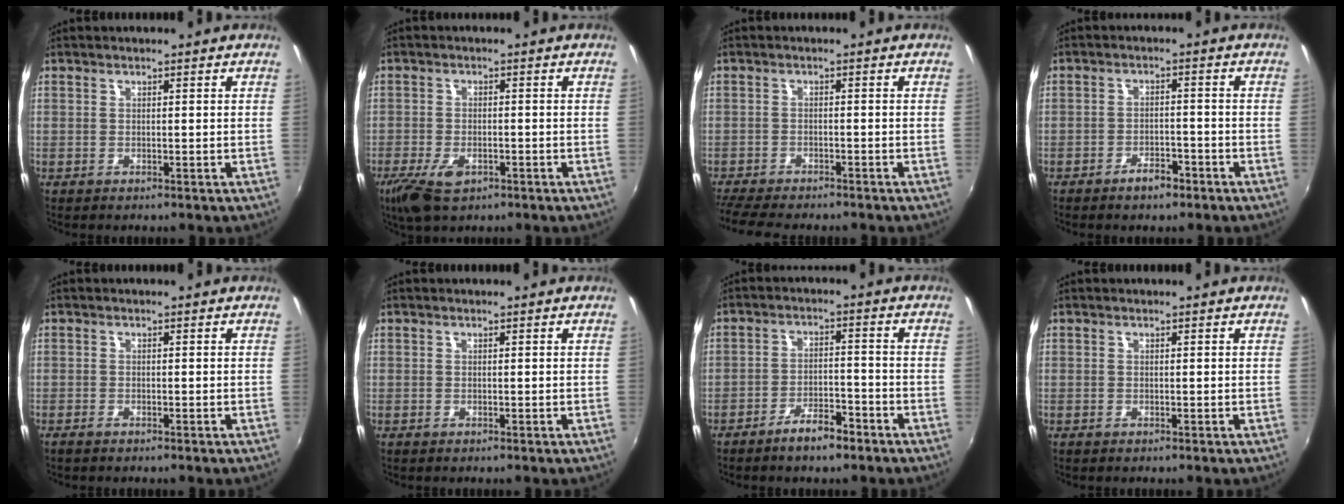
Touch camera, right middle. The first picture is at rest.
{"total": 7.1, "force": [-4.1, 3.5, 4.7], "torque": [-0.115, -0.023, -0.074]}
{"total": 8.3, "force": [-7.5, 1.3, 3.3], "torque": [-0.086, -0.028, -0.124]}
{"total": 3.8, "force": [-2.8, 1.6, 1.9], "torque": [-0.042, 0.000, -0.041]}
{"total": 1.2, "force": [-1.0, 0.3, 0.5], "torque": [-0.013, -0.005, -0.021]}
{"total": 0.0}
{"total": 5.8, "force": [-4.4, 1.7, 3.4], "torque": [-0.072, 0.004, -0.069]}
{"total": 0.0}